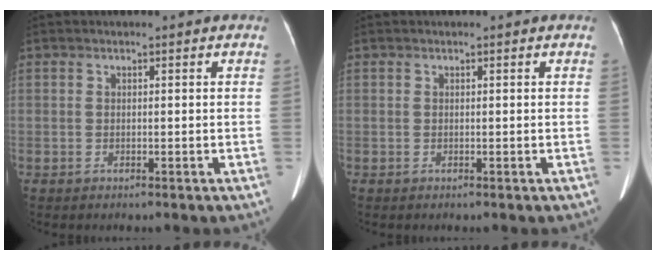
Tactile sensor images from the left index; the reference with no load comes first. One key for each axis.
{"total": 0.0}